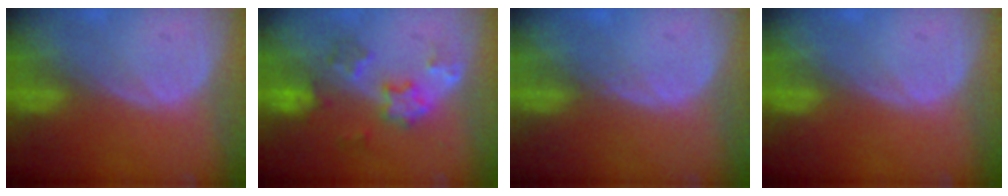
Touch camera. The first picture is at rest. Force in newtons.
{"total": 5.7, "press": 5.6, "slide": 1.1}
{"total": 0.7, "press": 0.6, "slide": 0.3}
{"total": 0.0}